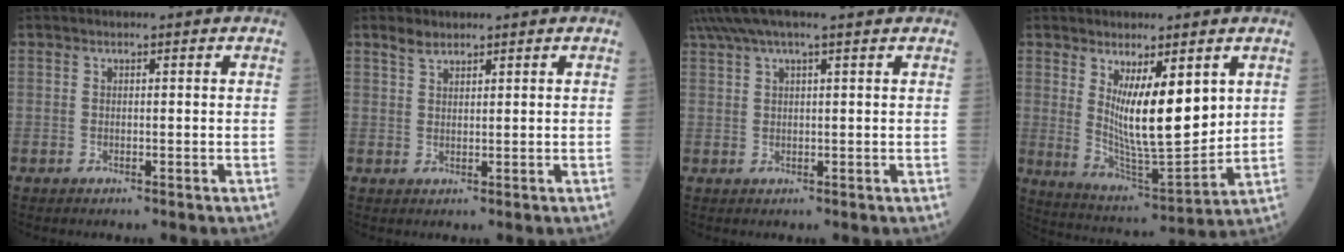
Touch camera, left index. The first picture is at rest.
{"total": 1.9, "force": [1.7, 0.7, 0.7], "torque": [-0.018, 0.008, 0.035]}
{"total": 8.3, "force": [6.7, 0.3, 4.9], "torque": [-0.093, 0.051, 0.104]}
{"total": 11.4, "force": [3.5, 2.6, 10.5], "torque": [-0.187, -0.025, 0.072]}